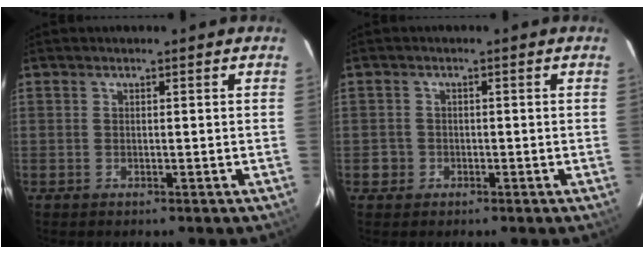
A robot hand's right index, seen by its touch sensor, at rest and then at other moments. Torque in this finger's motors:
{"motor_torque": [-0.15, -0.06, -0.75, -0.21]}